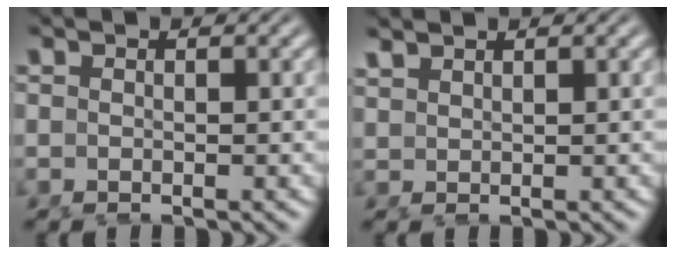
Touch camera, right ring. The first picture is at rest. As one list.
[{"total": 1.3, "force": [1.2, -0.5, -0.1], "torque": [0.007, 0.001, 0.033]}]